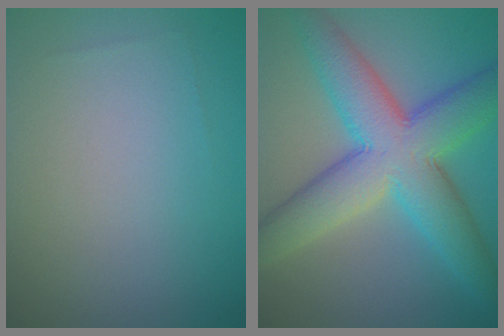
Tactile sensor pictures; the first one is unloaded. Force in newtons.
{"total": 10.0, "press": 10.0, "slide": 0.3}